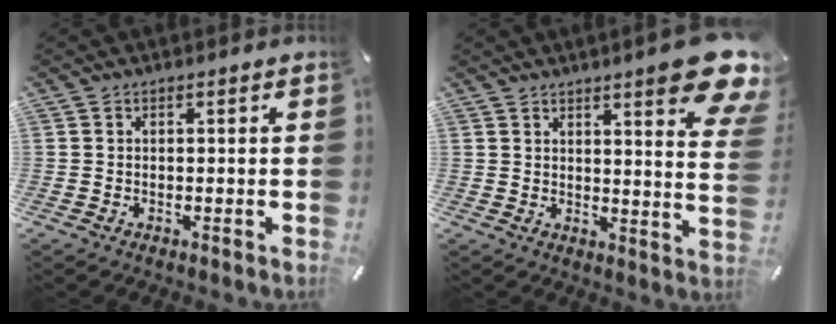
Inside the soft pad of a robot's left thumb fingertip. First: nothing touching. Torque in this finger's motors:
{"motor_torque": [3.54, 1.47, 1.38, -1.39, 0.38]}